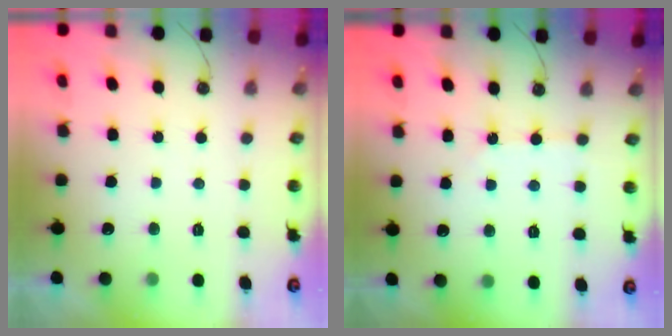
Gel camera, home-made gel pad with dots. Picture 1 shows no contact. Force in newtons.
{"total": 3.2, "press": 3.2, "slide": 0.5}